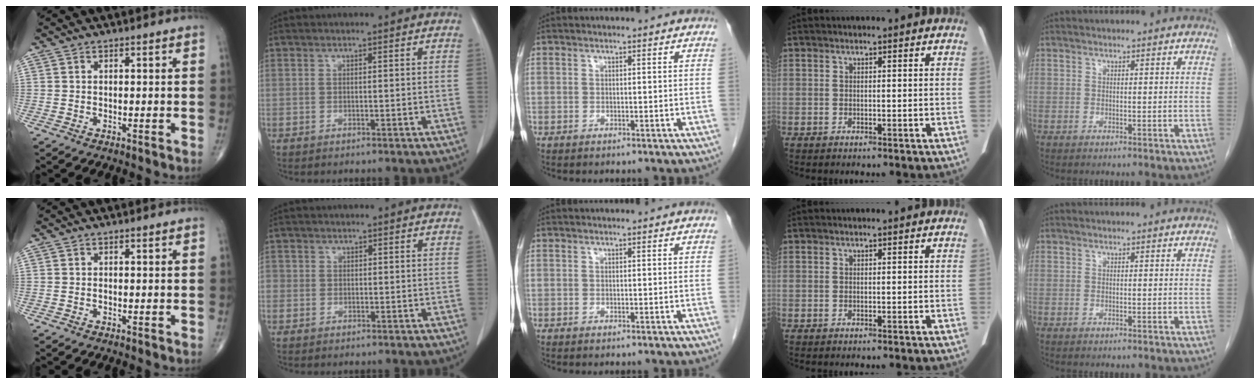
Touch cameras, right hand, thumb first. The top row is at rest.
{"index": {"total": 1.5, "force": [-0.4, 1.4, 0.2], "torque": [0.003, 0.004, -0.011]}}